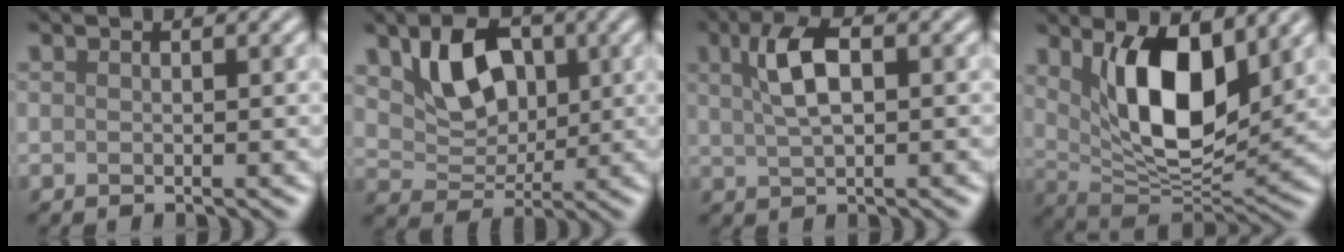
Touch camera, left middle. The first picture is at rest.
{"total": 5.6, "force": [2.1, 3.8, 3.6], "torque": [-0.071, -0.002, 0.030]}
{"total": 4.2, "force": [1.3, 1.7, 3.6], "torque": [-0.073, 0.011, 0.021]}
{"total": 9.3, "force": [3.2, 4.1, 7.7], "torque": [-0.133, -0.019, 0.056]}